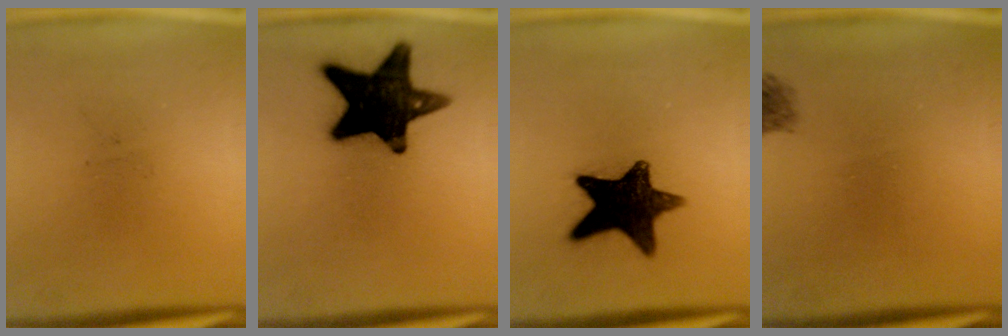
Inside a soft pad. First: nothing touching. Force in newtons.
{"total": 17.1}
{"total": 14.1}
{"total": 1.8}